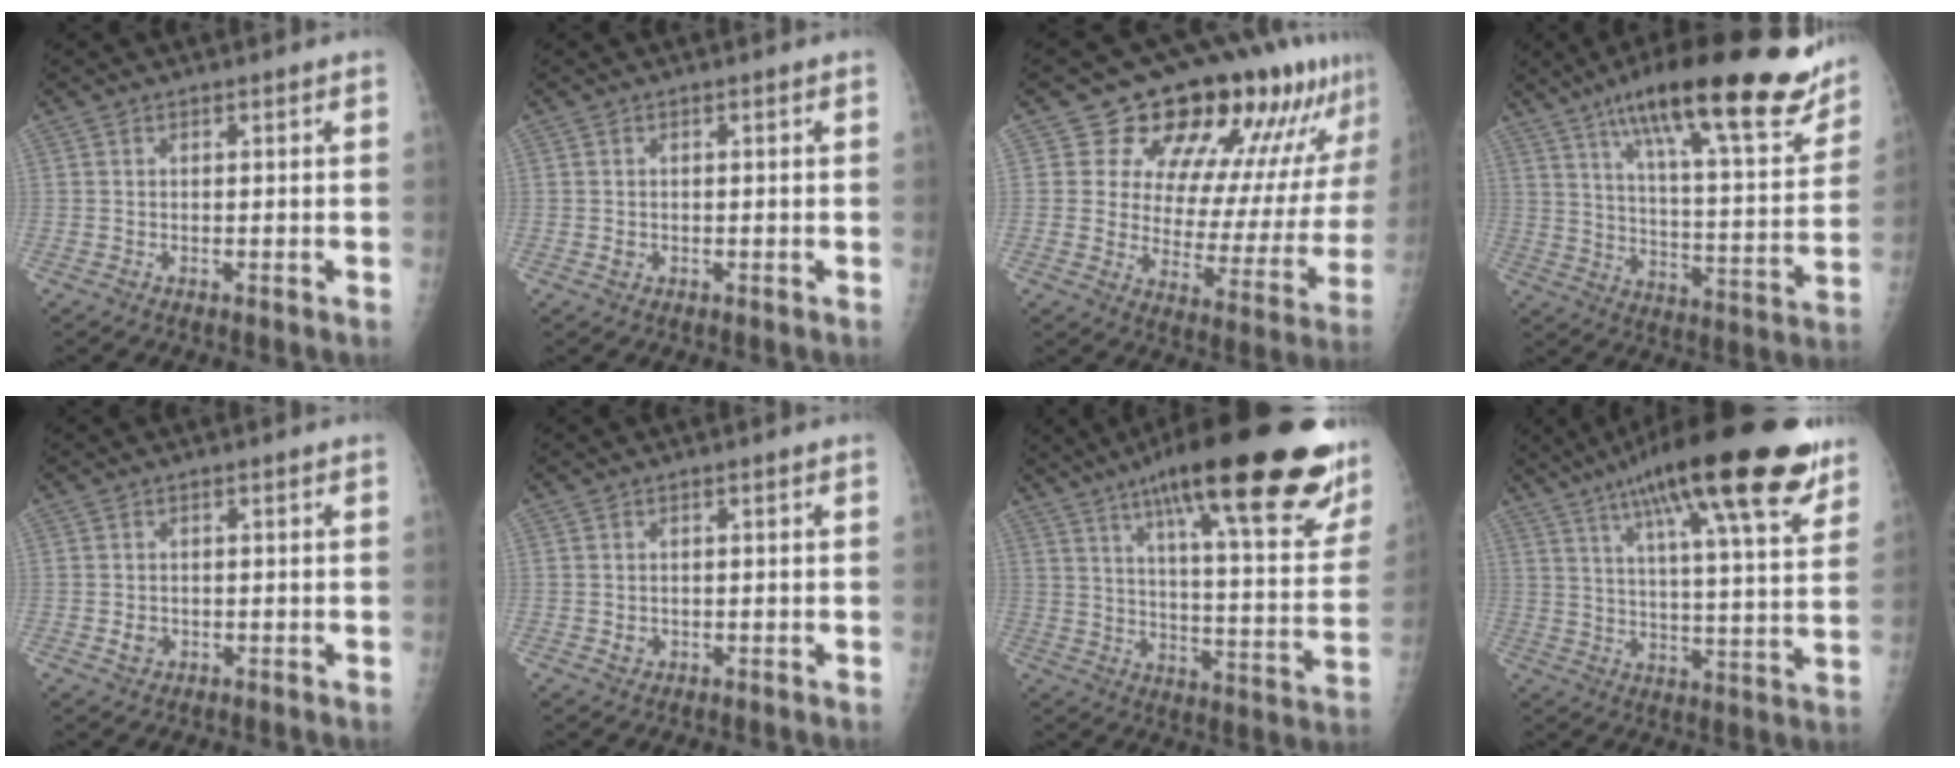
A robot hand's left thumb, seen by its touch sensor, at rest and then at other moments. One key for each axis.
{"total": 1.1, "fx": -0.2, "fy": 1.0, "fz": 0.4, "tx": -0.003, "ty": 0.002, "tz": -0.002}
{"total": 21.8, "fx": 15.0, "fy": 10.5, "fz": 12.0, "tx": -0.112, "ty": -0.064, "tz": 0.197}
{"total": 27.2, "fx": 18.0, "fy": 6.4, "fz": 19.3, "tx": -0.261, "ty": -0.049, "tz": 0.268}
{"total": 2.1, "fx": -0.5, "fy": 1.8, "fz": 0.9, "tx": -0.008, "ty": 0.002, "tz": -0.005}
{"total": 1.5, "fx": -0.2, "fy": 1.3, "fz": 0.6, "tx": -0.004, "ty": 0.002, "tz": 0.001}
{"total": 31.8, "fx": 20.0, "fy": 7.2, "fz": 23.6, "tx": -0.289, "ty": -0.044, "tz": 0.280}
{"total": 25.1, "fx": 15.6, "fy": 5.3, "fz": 19.0, "tx": -0.282, "ty": -0.034, "tz": 0.231}